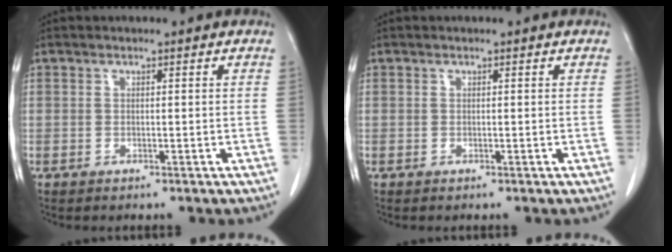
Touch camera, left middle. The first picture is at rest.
{"total": 0.0}